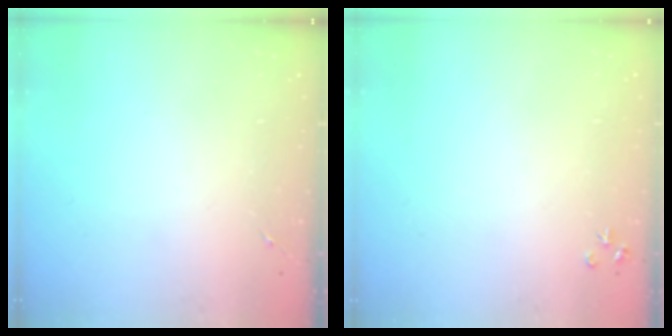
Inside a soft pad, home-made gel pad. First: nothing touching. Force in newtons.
{"total": 3.1, "press": 3.1, "slide": 0.4}